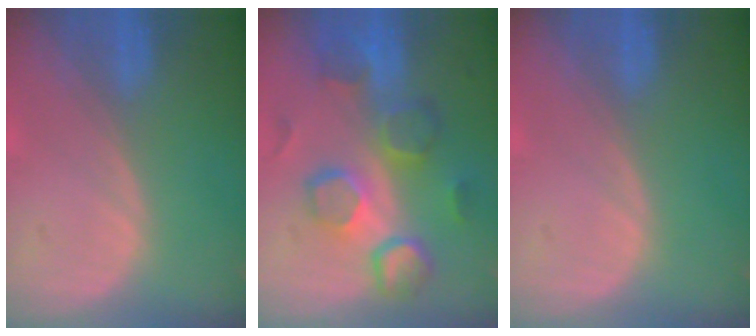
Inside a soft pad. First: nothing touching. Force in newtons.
{"total": 10.4, "press": 9.3, "slide": 4.6}
{"total": 0.0}